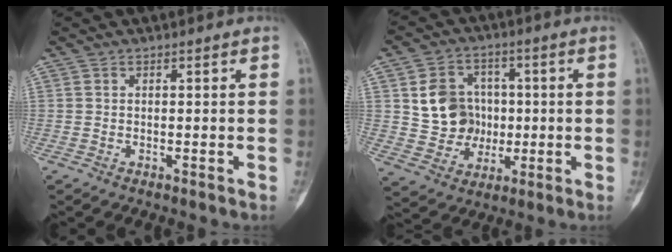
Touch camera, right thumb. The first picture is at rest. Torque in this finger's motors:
{"motor_torque": [-0.09, 0.28, 0.53, -0.19, 0.06]}